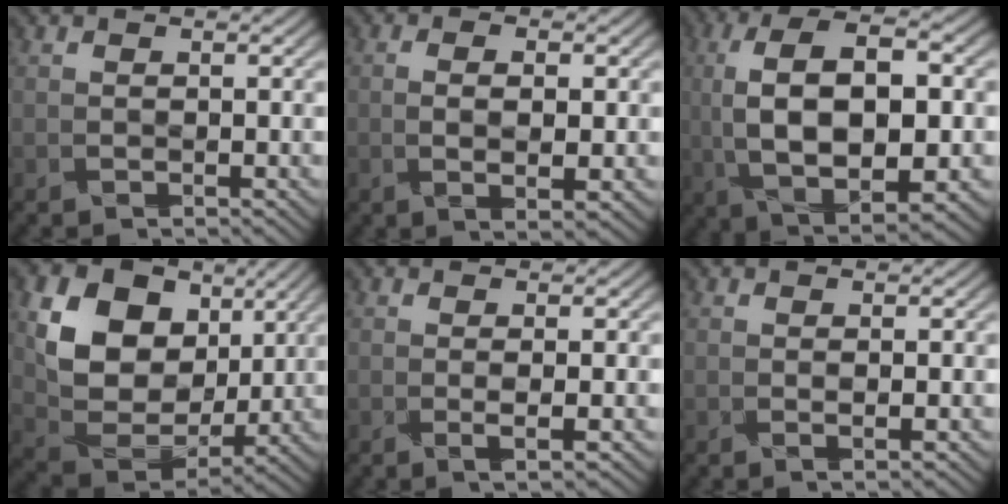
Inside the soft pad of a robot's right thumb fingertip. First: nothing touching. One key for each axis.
{"total": 3.9, "fx": -0.3, "fy": 1.3, "fz": 3.6, "tx": -0.071, "ty": -0.004, "tz": -0.001}
{"total": 13.8, "fx": -0.2, "fy": 6.1, "fz": 12.3, "tx": -0.250, "ty": 0.002, "tz": 0.000}
{"total": 13.1, "fx": 4.7, "fy": 9.6, "fz": 7.7, "tx": -0.163, "ty": -0.005, "tz": 0.083}
{"total": 1.8, "fx": -0.1, "fy": 0.2, "fz": 1.8, "tx": -0.039, "ty": -0.001, "tz": -0.002}
{"total": 1.0, "fx": 0.0, "fy": 0.1, "fz": 1.0, "tx": -0.023, "ty": -0.001, "tz": 0.000}